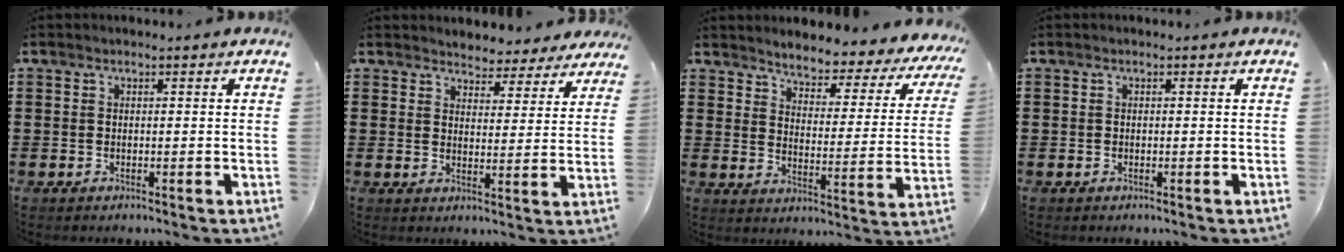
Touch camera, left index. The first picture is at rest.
{"total": 3.8, "force": [3.7, 0.9, 0.0], "torque": [-0.014, -0.019, 0.064]}
{"total": 3.3, "force": [3.2, 0.4, 0.7], "torque": [-0.028, -0.035, 0.043]}
{"total": 0.0}